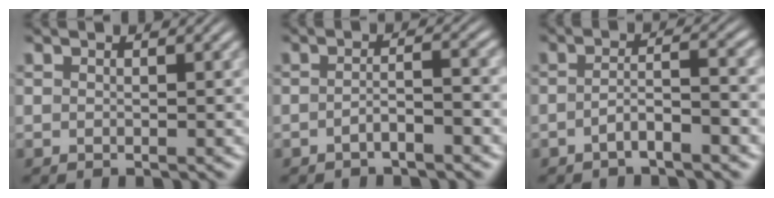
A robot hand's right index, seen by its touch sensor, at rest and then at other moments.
{"total": 2.1, "force": [-1.6, 0.1, 1.4], "torque": [-0.012, -0.005, -0.028]}
{"total": 2.7, "force": [-2.0, 0.3, 1.8], "torque": [-0.019, -0.005, -0.033]}